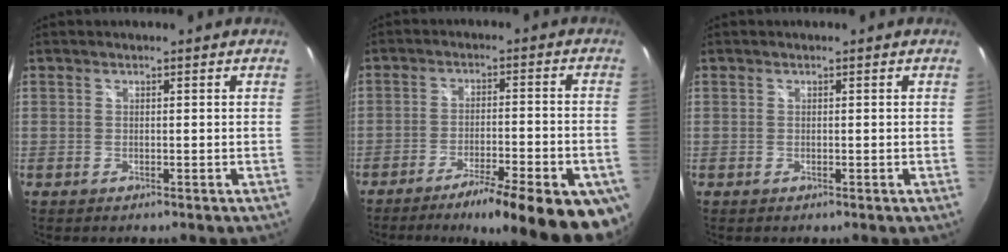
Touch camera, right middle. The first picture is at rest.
{"total": 19.1, "force": [-14.1, 4.0, 12.2], "torque": [-0.178, -0.028, -0.193]}
{"total": 0.0}